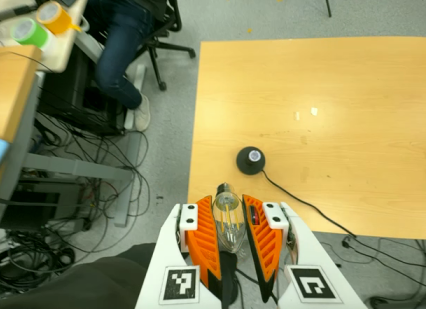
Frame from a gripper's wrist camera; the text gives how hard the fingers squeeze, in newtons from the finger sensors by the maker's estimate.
{"total": 15.3, "left": 15.8, "right": 14.8}